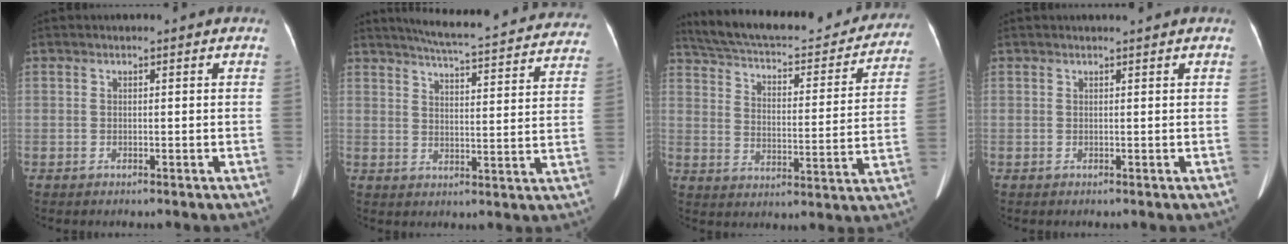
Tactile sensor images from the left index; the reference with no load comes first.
{"total": 25.5, "force": [23.4, 3.0, 9.7], "torque": [-0.149, -0.044, 0.279]}
{"total": 27.4, "force": [24.5, 6.2, 10.4], "torque": [-0.174, -0.032, 0.316]}
{"total": 1.5, "force": [1.4, -0.4, 0.5], "torque": [-0.006, 0.008, 0.026]}